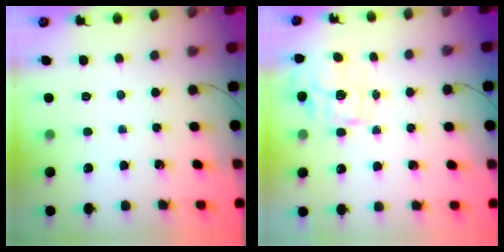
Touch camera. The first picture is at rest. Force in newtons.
{"total": 2.2, "press": 2.2, "slide": 0.4}